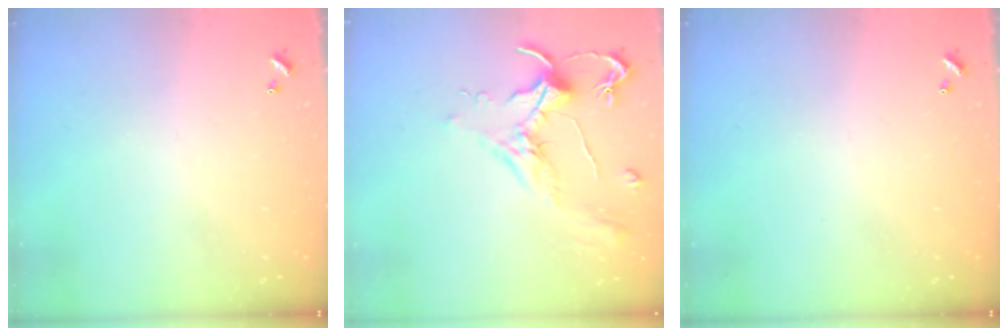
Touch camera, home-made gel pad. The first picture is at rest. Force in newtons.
{"total": 1.8, "press": 1.7, "slide": 0.8}
{"total": 0.0}